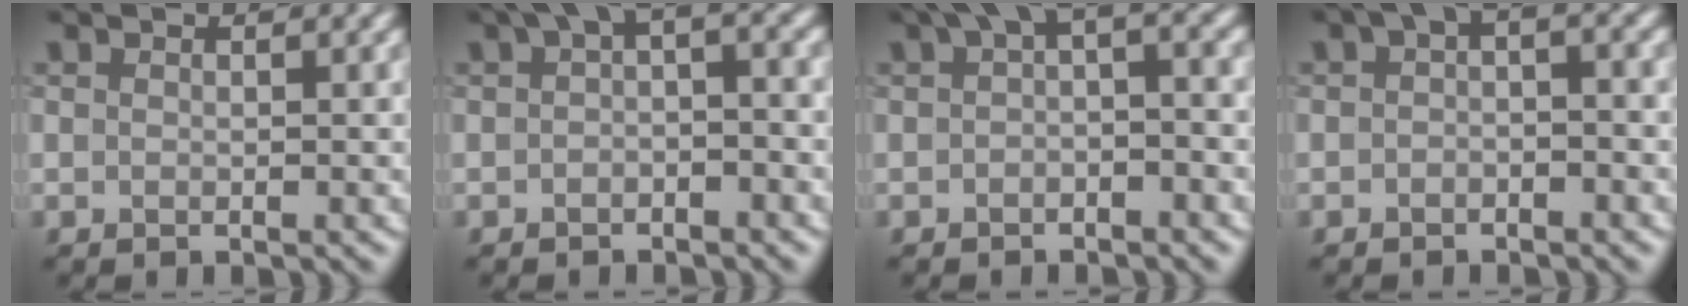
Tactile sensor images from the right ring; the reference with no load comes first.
{"total": 3.6, "force": [0.8, 1.6, 3.1], "torque": [-0.039, 0.017, 0.001]}
{"total": 4.0, "force": [1.0, 1.7, 3.5], "torque": [-0.043, 0.017, 0.004]}
{"total": 2.5, "force": [0.3, 1.2, 2.1], "torque": [-0.032, 0.012, -0.007]}